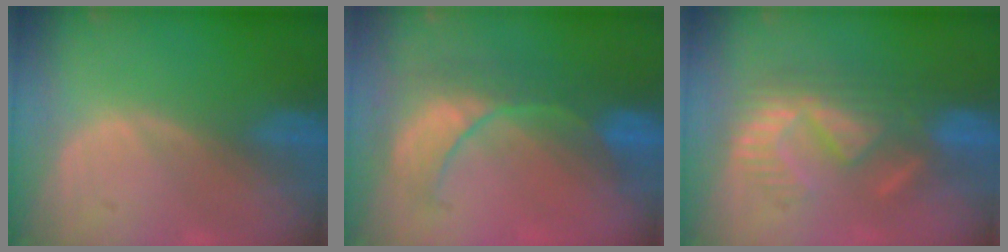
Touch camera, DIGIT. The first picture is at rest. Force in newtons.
{"total": 8.1, "press": 8.0, "slide": 0.8}
{"total": 8.7, "press": 8.5, "slide": 1.6}